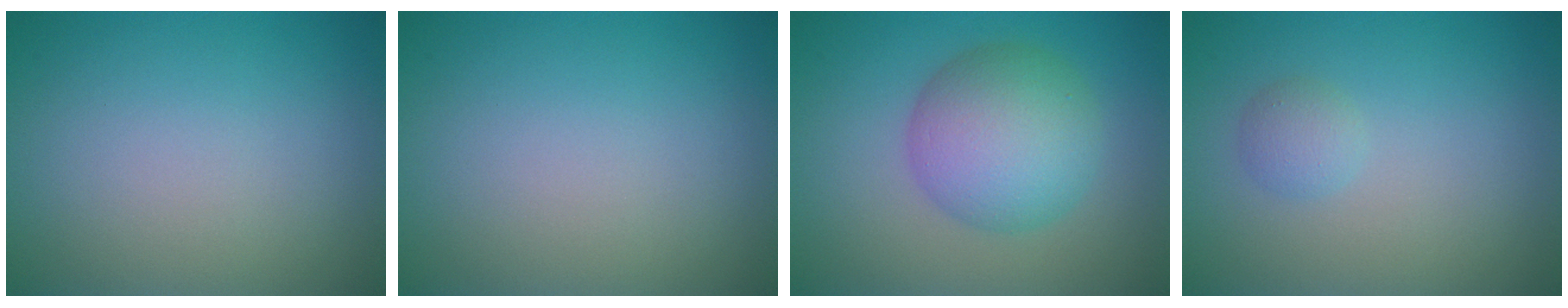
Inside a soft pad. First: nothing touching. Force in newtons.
{"total": 0.0}
{"total": 6.9, "press": 6.9, "slide": 0.1}
{"total": 1.3, "press": 1.3, "slide": 0.0}